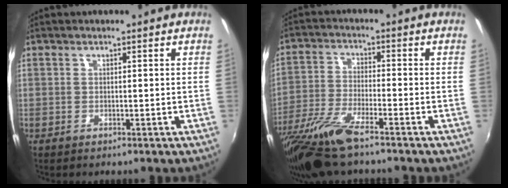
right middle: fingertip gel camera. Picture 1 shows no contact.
{"total": 12.5, "force": [-9.5, 1.7, 7.9], "torque": [-0.175, -0.033, -0.185]}